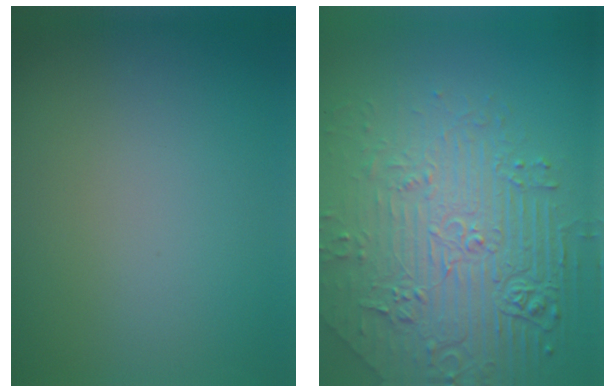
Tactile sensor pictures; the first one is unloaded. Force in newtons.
{"total": 9.0, "press": 6.1, "slide": 6.6}